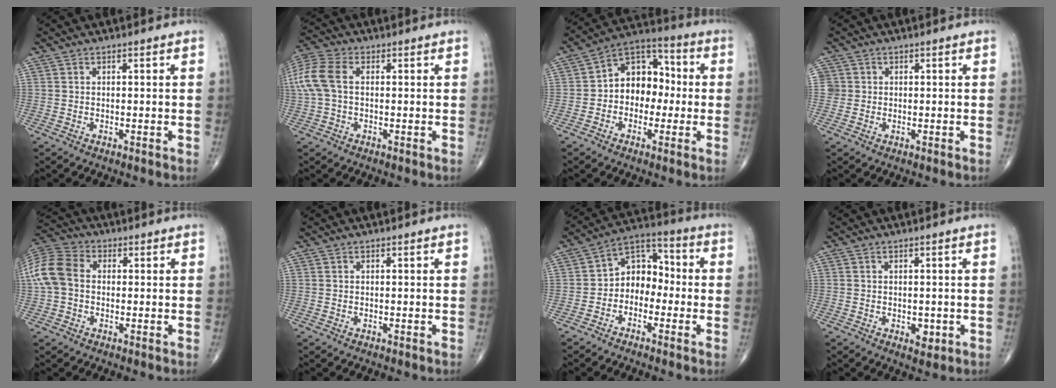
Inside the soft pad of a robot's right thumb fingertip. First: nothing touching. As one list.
[{"total": 10.6, "force": [1.7, 6.4, 8.2], "torque": [-0.224, 0.027, 0.034]}, {"total": 11.7, "force": [-0.4, 8.7, 7.8], "torque": [-0.077, 0.044, -0.023]}, {"total": 2.3, "force": [0.2, 2.3, 0.1], "torque": [0.016, 0.006, 0.002]}, {"total": 10.6, "force": [0.3, 7.9, 7.1], "torque": [-0.153, 0.030, -0.002]}, {"total": 0.0}, {"total": 8.6, "force": [-1.9, 6.5, 5.3], "torque": [-0.050, 0.045, -0.053]}, {"total": 2.4, "force": [-0.7, 1.6, 1.7], "torque": [-0.009, 0.000, -0.006]}]